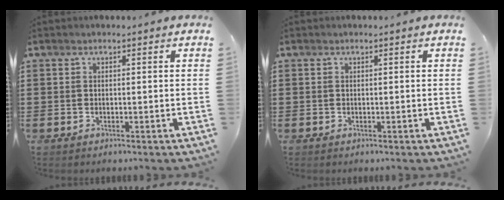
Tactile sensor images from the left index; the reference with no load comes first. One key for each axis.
{"total": 0.0}